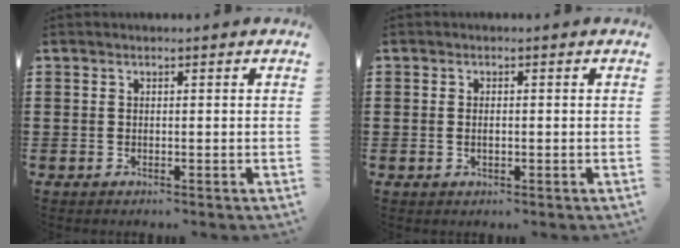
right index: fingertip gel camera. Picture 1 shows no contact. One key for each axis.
{"total": 1.2, "fx": 0.0, "fy": 0.6, "fz": 1.1, "tx": -0.022, "ty": 0.005, "tz": -0.001}